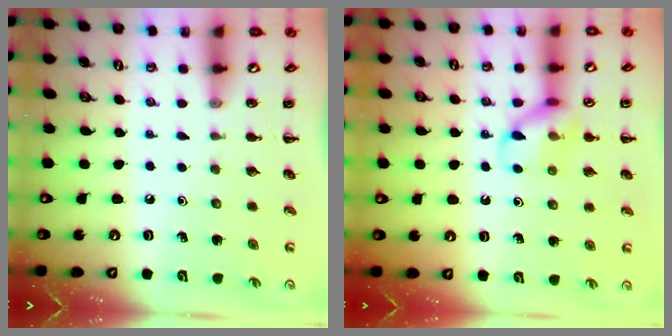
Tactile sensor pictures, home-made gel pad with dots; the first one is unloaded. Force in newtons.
{"total": 10.7, "press": 10.7, "slide": 0.9}